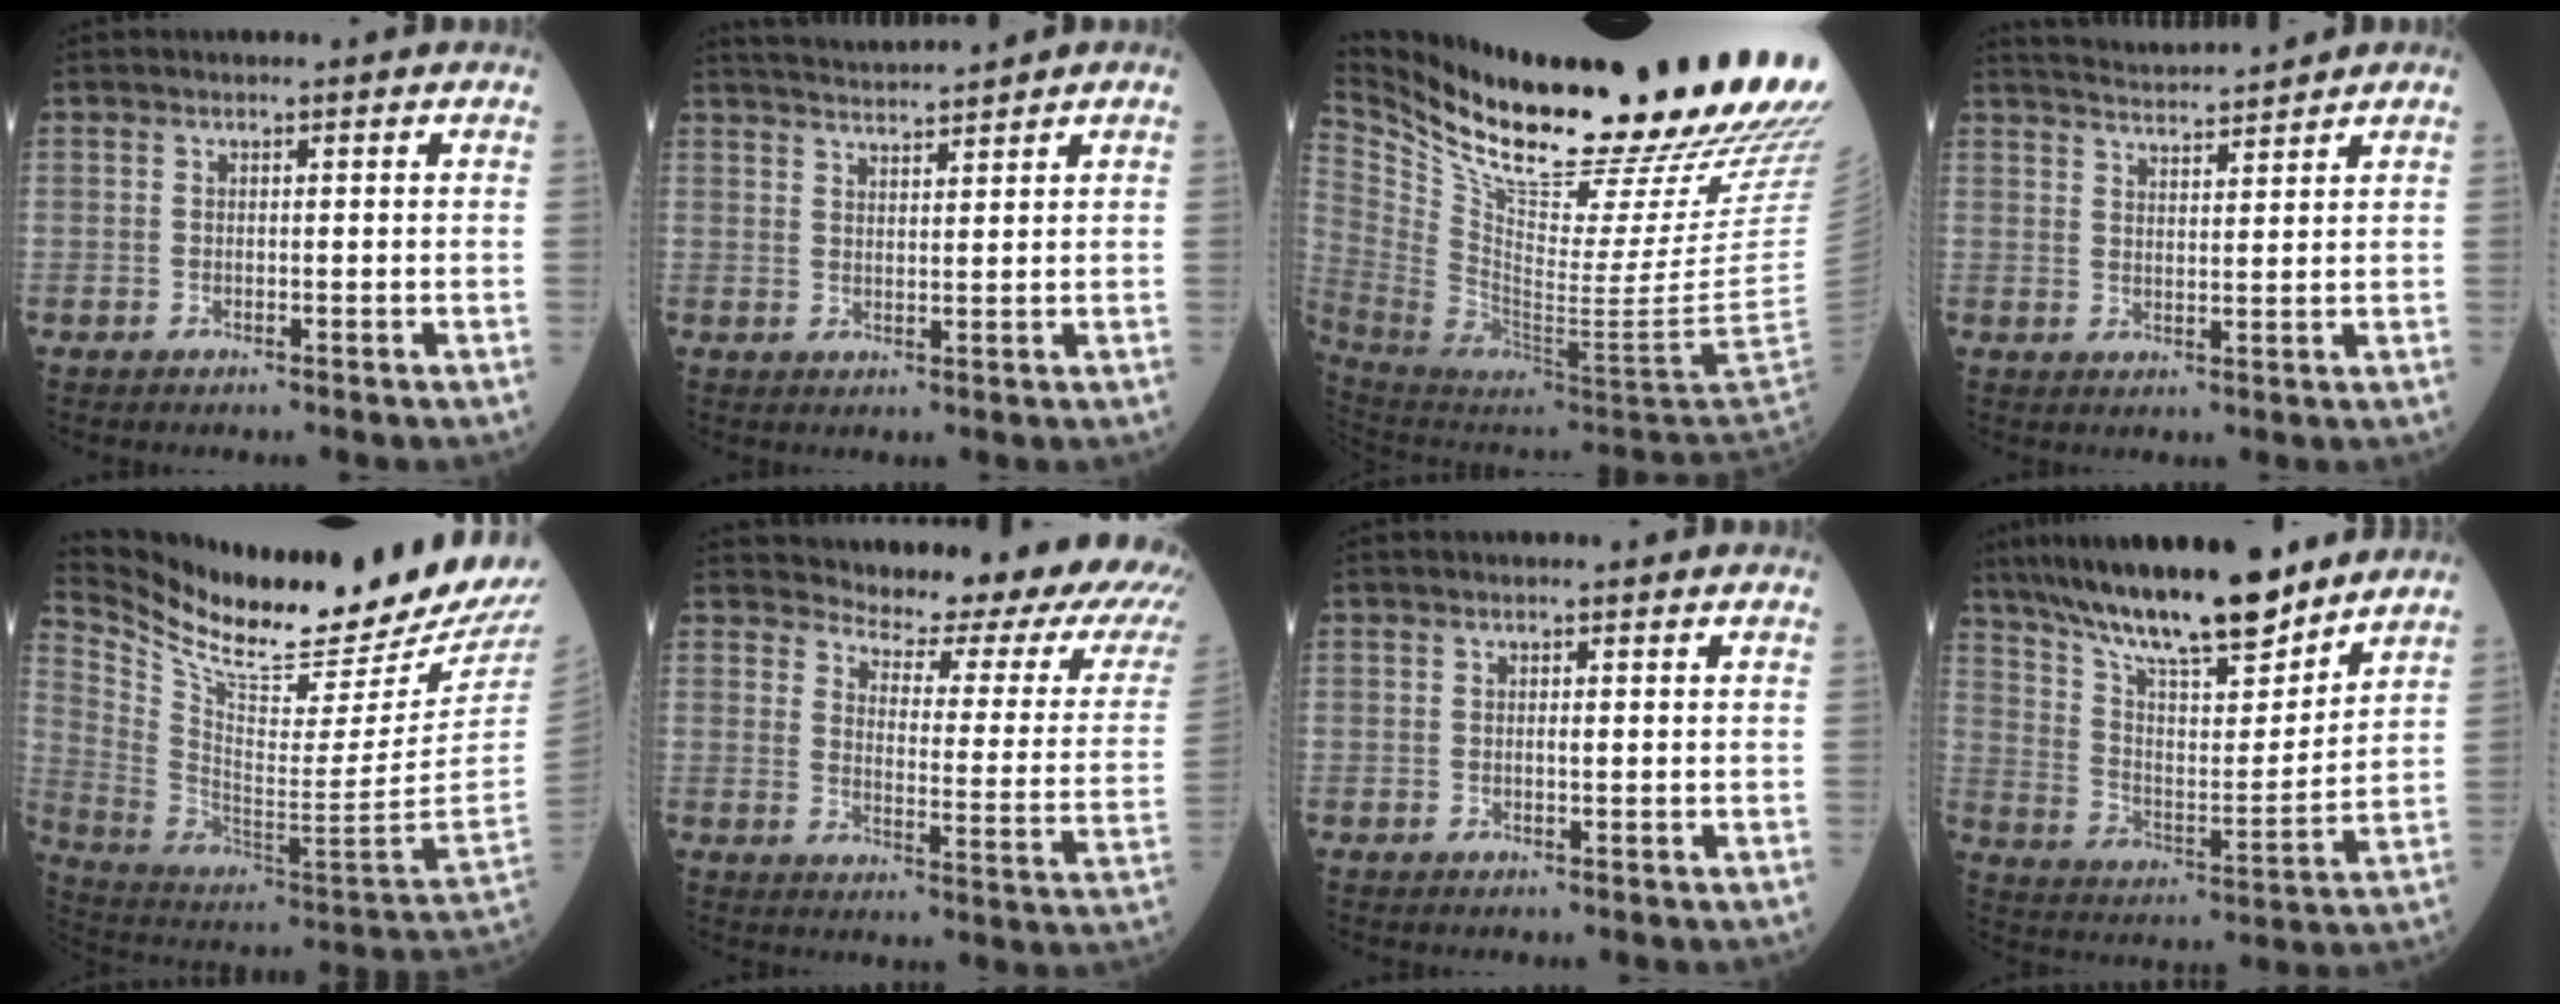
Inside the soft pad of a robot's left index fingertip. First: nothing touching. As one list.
[{"total": 6.1, "force": [5.8, -0.5, 1.7], "torque": [-0.034, 0.018, 0.104]}, {"total": 32.7, "force": [25.4, 0.9, 20.6], "torque": [-0.322, -0.100, 0.375]}, {"total": 8.0, "force": [7.7, -0.1, 2.1], "torque": [-0.045, 0.019, 0.128]}, {"total": 27.4, "force": [24.8, -0.2, 11.5], "torque": [-0.218, -0.112, 0.379]}, {"total": 18.9, "force": [16.8, 3.0, 8.2], "torque": [-0.100, -0.076, 0.186]}, {"total": 0.6, "force": [0.1, 0.1, 0.6], "torque": [-0.015, 0.000, 0.001]}, {"total": 20.0, "force": [16.4, 3.5, 10.9], "torque": [-0.193, 0.009, 0.284]}]